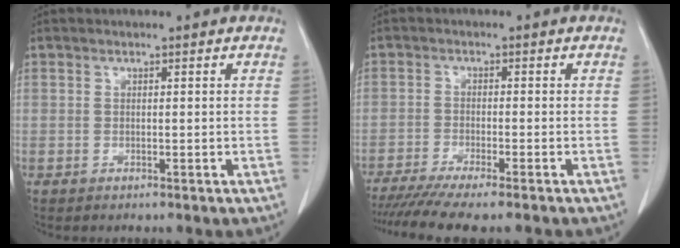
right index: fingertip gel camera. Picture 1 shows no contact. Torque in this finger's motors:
{"motor_torque": [1.08, -1.07, 0.47, 0.15]}